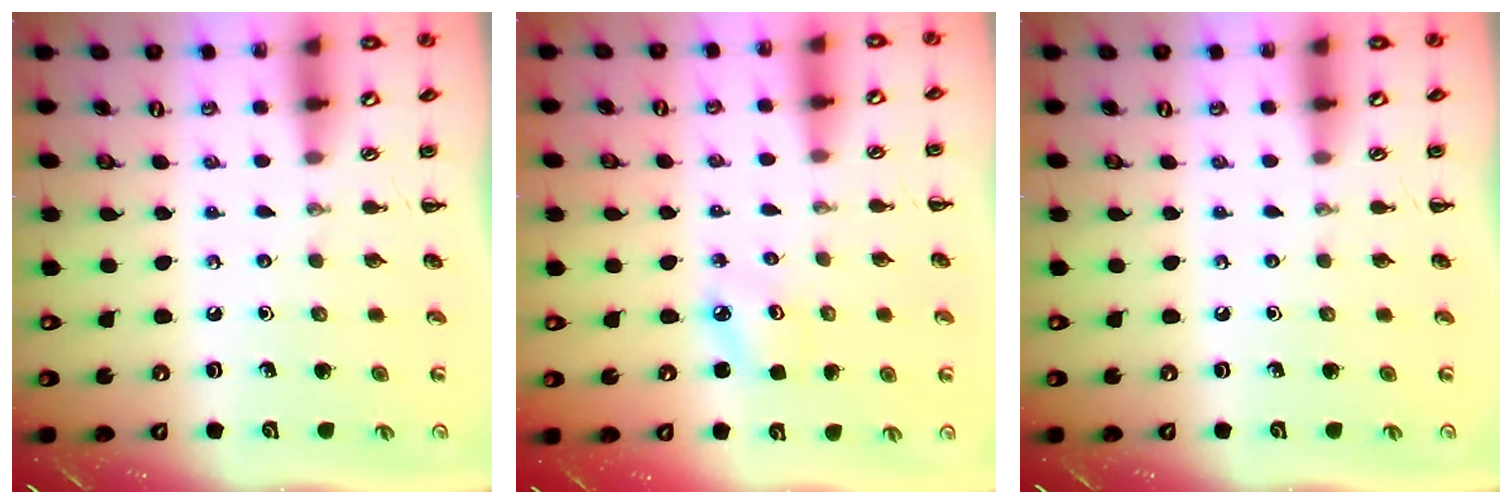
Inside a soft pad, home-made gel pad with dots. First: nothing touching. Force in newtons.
{"total": 2.6, "press": 2.5, "slide": 0.6}
{"total": 0.0}